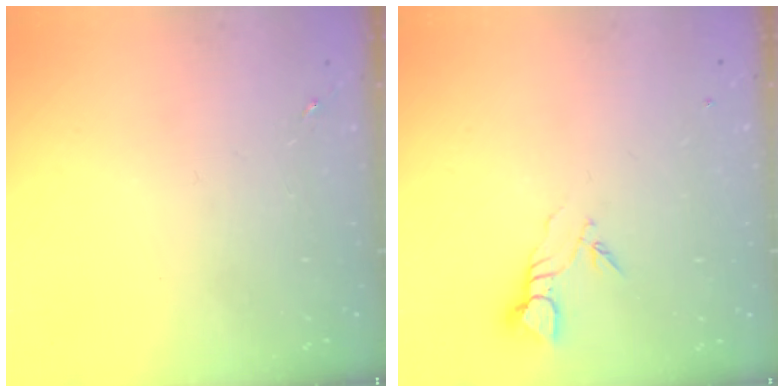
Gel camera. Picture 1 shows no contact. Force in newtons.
{"total": 3.7, "press": 3.7, "slide": 0.1}